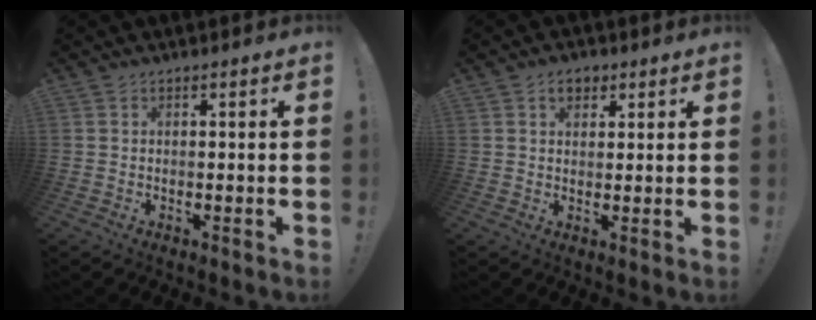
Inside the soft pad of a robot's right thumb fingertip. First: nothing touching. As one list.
[{"total": 4.4, "force": [2.2, 3.1, 2.3], "torque": [-0.024, -0.002, 0.038]}]